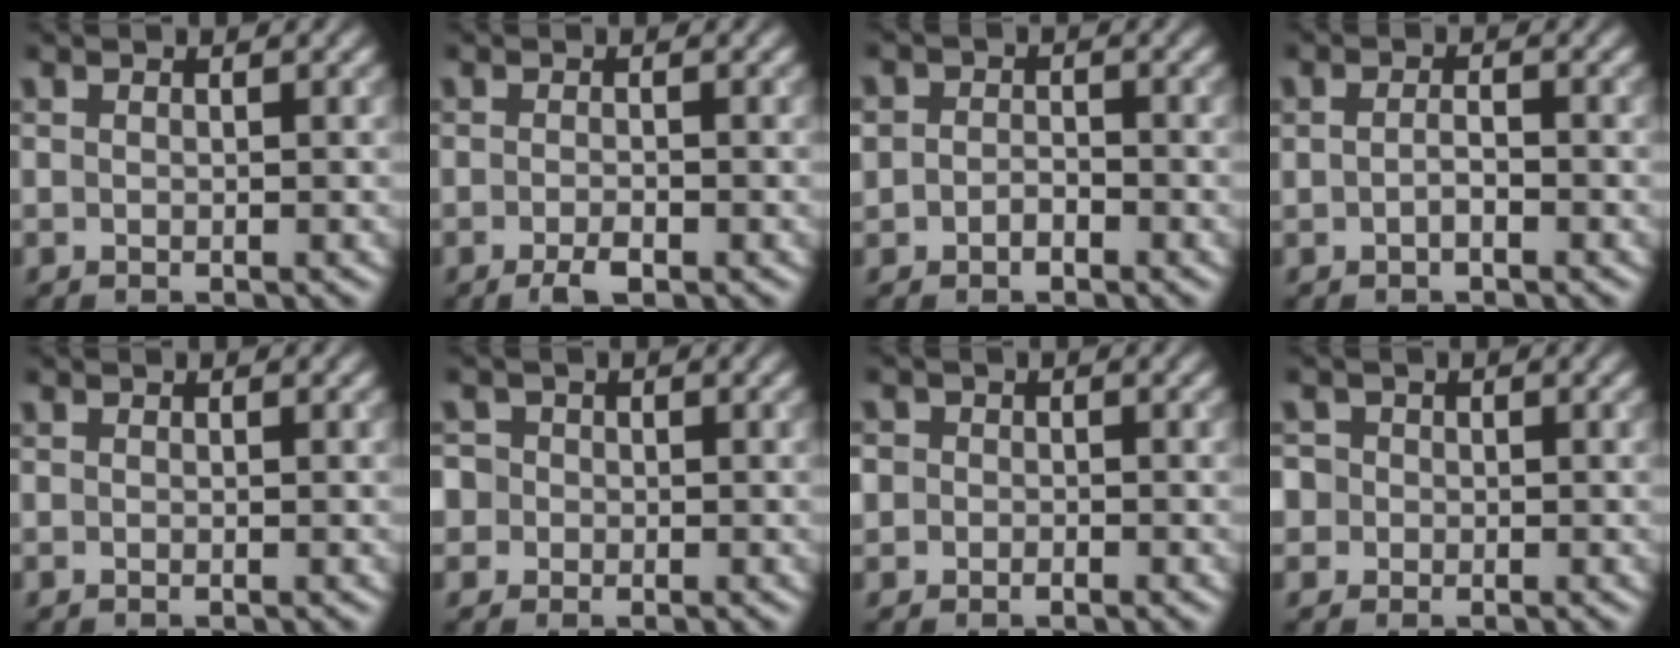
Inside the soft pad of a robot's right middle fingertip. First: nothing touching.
{"total": 1.6, "force": [-1.0, 0.4, 1.2], "torque": [-0.022, -0.001, -0.018]}
{"total": 1.6, "force": [-0.7, 1.2, 0.7], "torque": [-0.010, 0.002, -0.017]}
{"total": 1.2, "force": [-0.5, 0.5, 1.0], "torque": [-0.022, 0.002, -0.010]}
{"total": 0.0}
{"total": 3.1, "force": [-0.1, 3.0, 0.9], "torque": [0.001, 0.023, -0.028]}
{"total": 1.9, "force": [-0.1, 1.8, 0.7], "torque": [0.008, 0.004, -0.024]}
{"total": 2.7, "force": [0.1, 2.6, 0.8], "torque": [0.002, 0.018, -0.019]}